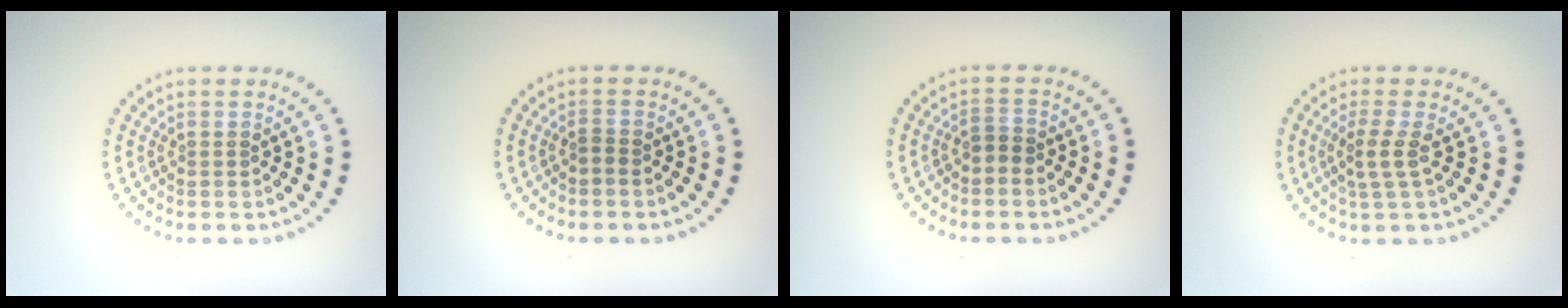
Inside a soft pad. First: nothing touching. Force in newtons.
{"total": 0.6, "press": 0.3, "slide": 0.5}
{"total": 1.3, "press": 1.0, "slide": 0.8}
{"total": 2.1, "press": 1.6, "slide": 1.4}